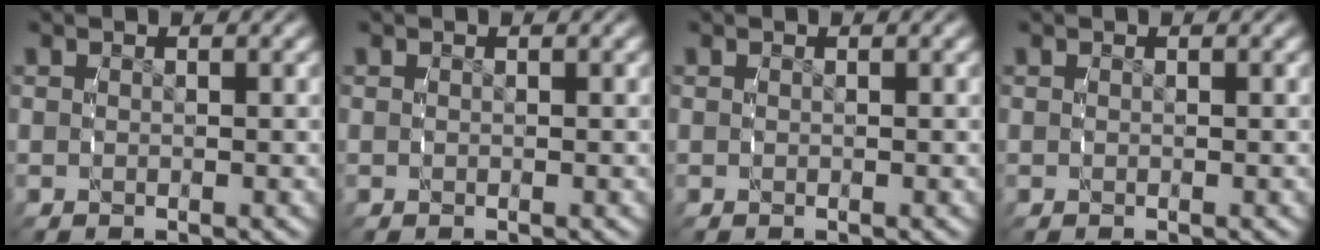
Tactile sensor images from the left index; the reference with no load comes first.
{"total": 0.0}
{"total": 0.0}
{"total": 0.0}